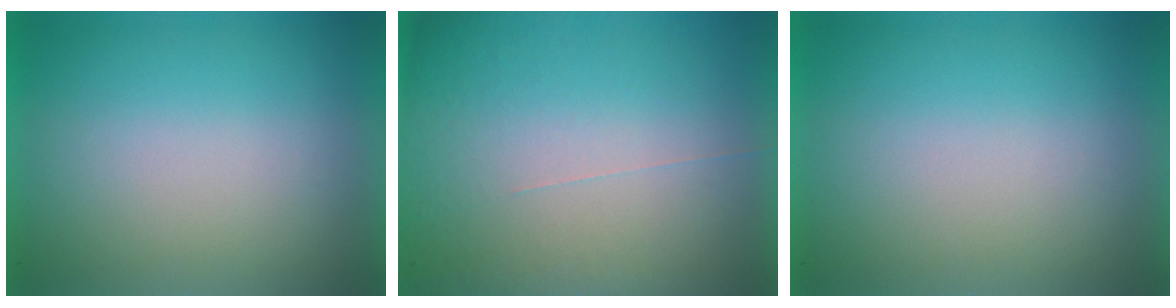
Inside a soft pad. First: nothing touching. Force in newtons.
{"total": 5.7}
{"total": 0.0}